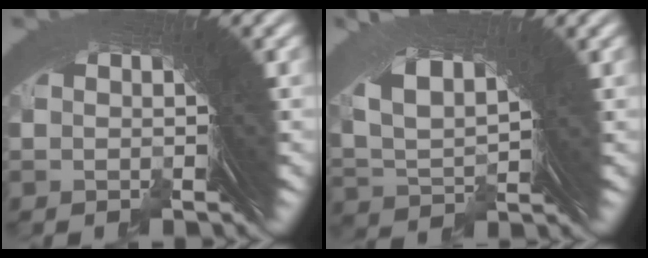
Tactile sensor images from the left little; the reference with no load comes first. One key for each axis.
{"total": 8.3, "fx": 4.1, "fy": 5.0, "fz": 5.3, "tx": -0.123, "ty": -0.005, "tz": 0.072}